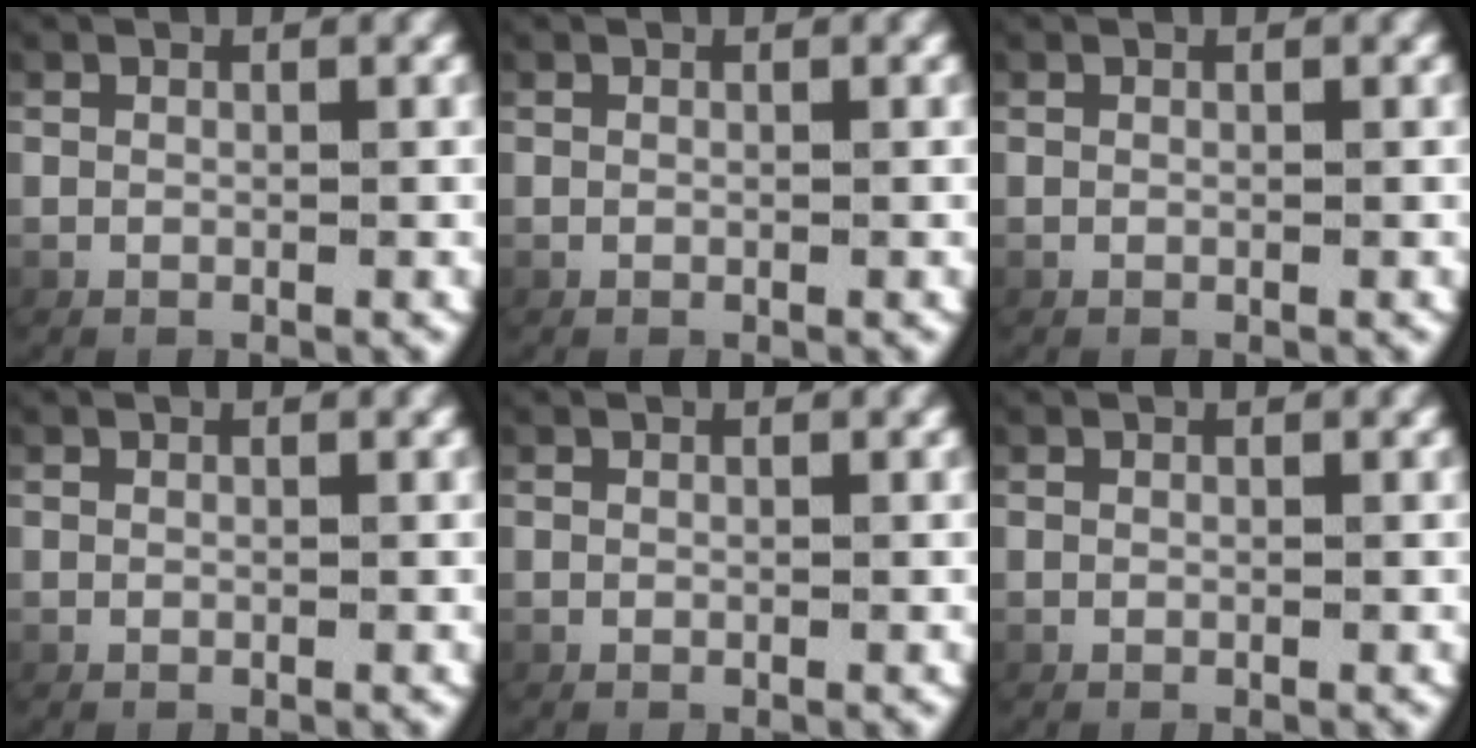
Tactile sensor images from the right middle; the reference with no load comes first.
{"total": 0.0}
{"total": 0.0}
{"total": 0.0}
{"total": 0.0}
{"total": 0.0}